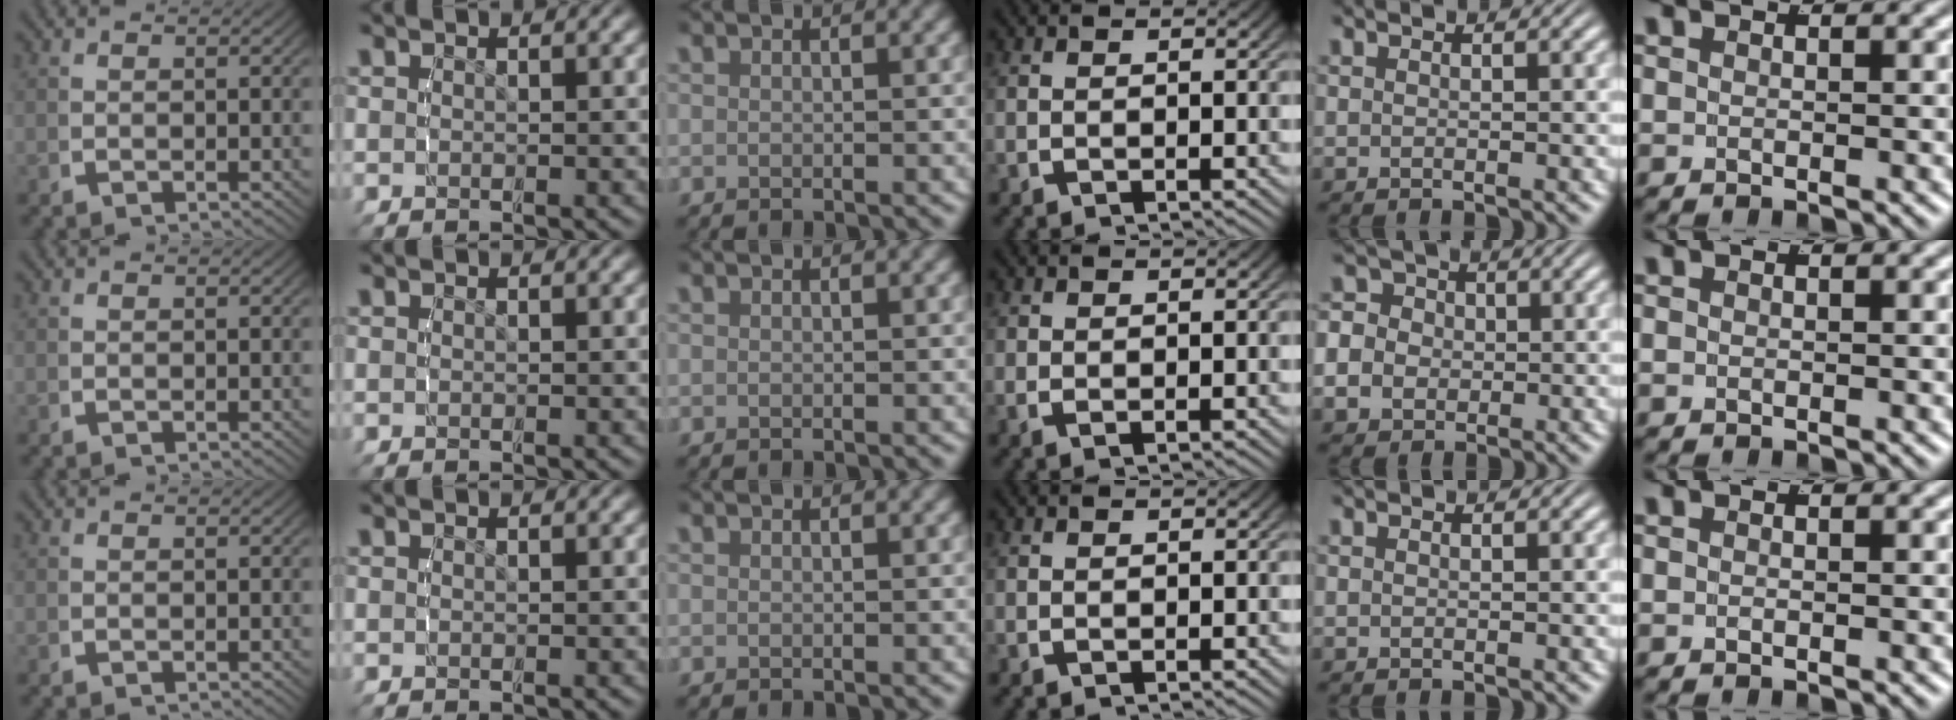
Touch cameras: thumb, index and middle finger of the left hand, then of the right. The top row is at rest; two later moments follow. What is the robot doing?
{"motion": "lift_and_place", "object": "cloth"}